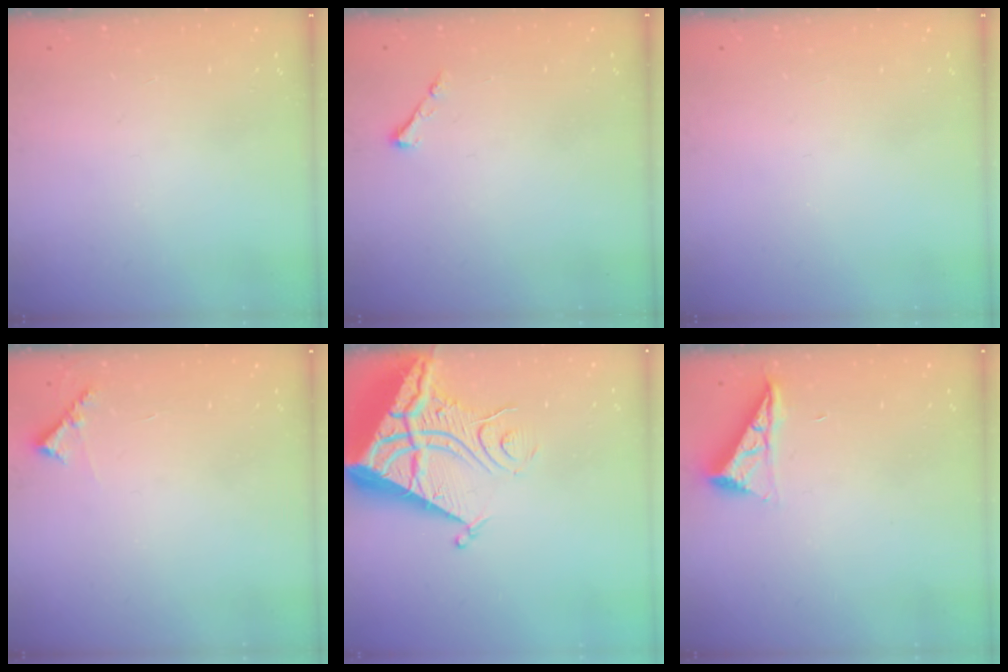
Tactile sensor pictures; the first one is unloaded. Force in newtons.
{"total": 3.3, "press": 3.3, "slide": 0.6}
{"total": 0.0}
{"total": 5.8, "press": 5.8, "slide": 0.5}
{"total": 12.2, "press": 12.1, "slide": 1.3}
{"total": 7.1, "press": 7.1, "slide": 0.5}